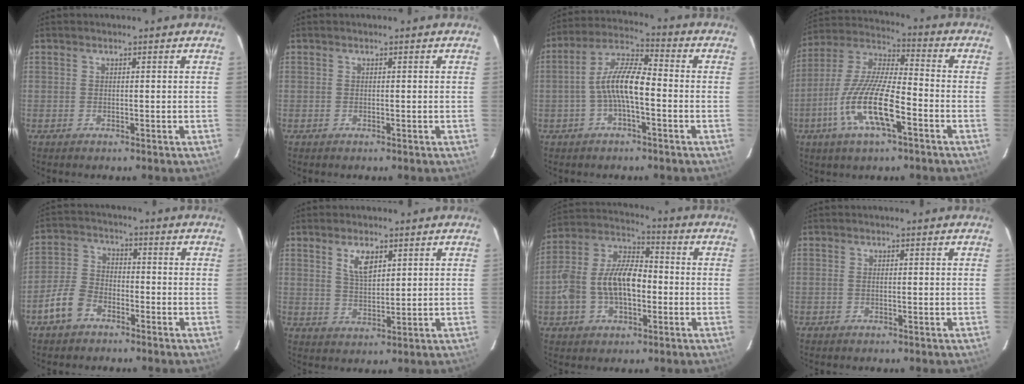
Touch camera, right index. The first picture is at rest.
{"total": 0.0}
{"total": 9.0, "force": [-2.2, 2.4, 8.4], "torque": [-0.179, 0.017, -0.043]}
{"total": 15.8, "force": [-6.5, 4.0, 13.8], "torque": [-0.284, -0.011, -0.130]}
{"total": 7.3, "force": [-4.5, 4.4, 3.6], "torque": [-0.084, 0.015, -0.088]}
{"total": 5.2, "force": [2.7, 2.4, 3.7], "torque": [-0.067, 0.002, 0.054]}
{"total": 14.5, "force": [-2.5, 8.6, 11.4], "torque": [-0.238, 0.019, -0.046]}
{"total": 0.6, "force": [-0.1, 0.3, 0.5], "torque": [-0.011, 0.001, -0.003]}